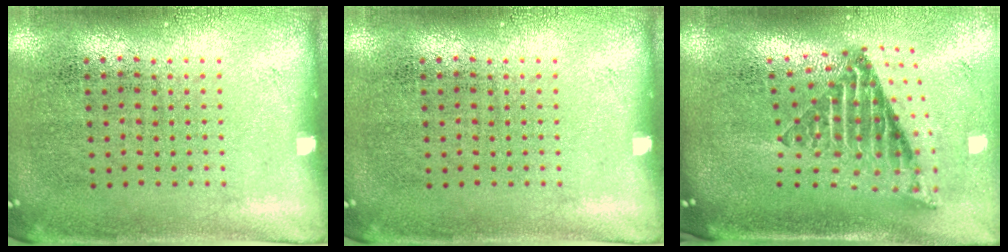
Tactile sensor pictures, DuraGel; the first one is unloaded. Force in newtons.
{"total": 0.0}
{"total": 2.9, "press": 1.8, "slide": 2.3}